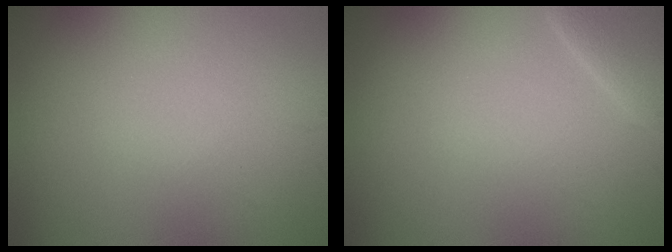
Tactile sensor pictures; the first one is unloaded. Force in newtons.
{"total": 2.5, "press": 2.5, "slide": 0.2}